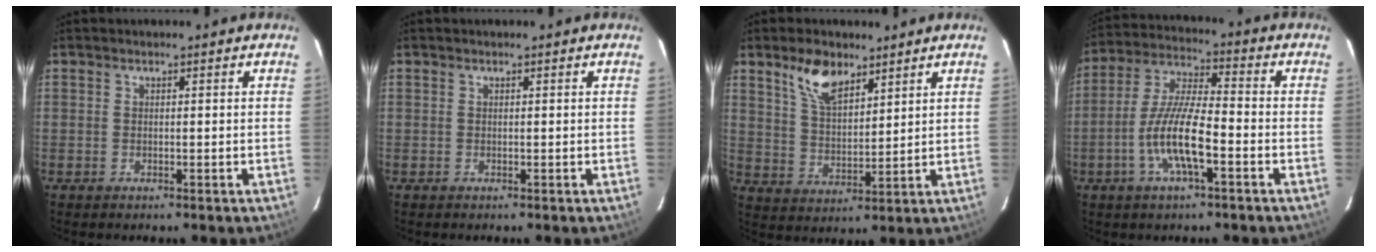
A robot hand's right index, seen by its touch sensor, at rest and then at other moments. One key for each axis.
{"total": 0.0}
{"total": 8.6, "fx": 5.7, "fy": 4.0, "fz": 5.1, "tx": -0.091, "ty": 0.010, "tz": 0.113}
{"total": 11.5, "fx": -4.4, "fy": 2.3, "fz": 10.4, "tx": -0.217, "ty": 0.000, "tz": -0.086}